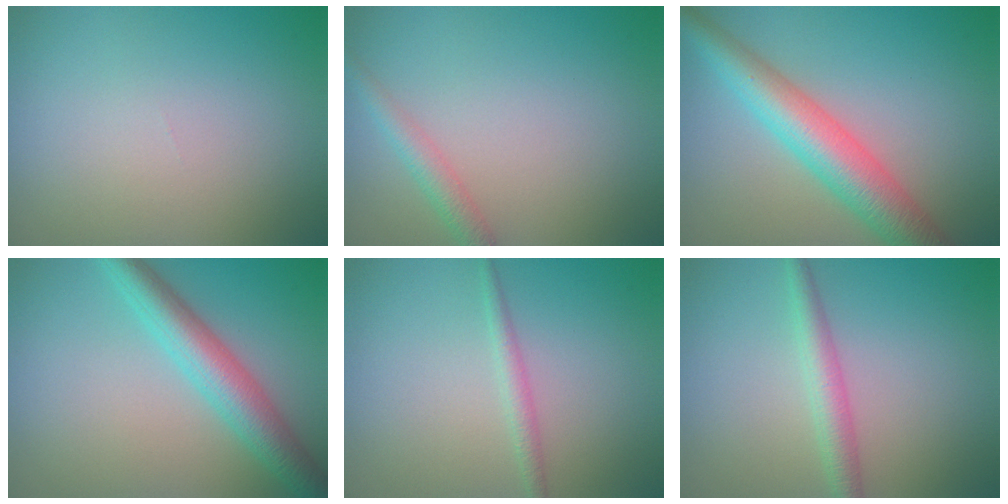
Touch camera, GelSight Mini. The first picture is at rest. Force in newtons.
{"total": 1.9, "press": 1.9, "slide": 0.1}
{"total": 6.5, "press": 6.5, "slide": 0.1}
{"total": 5.0, "press": 5.0, "slide": 0.1}
{"total": 1.3, "press": 1.3, "slide": 0.1}
{"total": 2.5, "press": 2.5, "slide": 0.0}